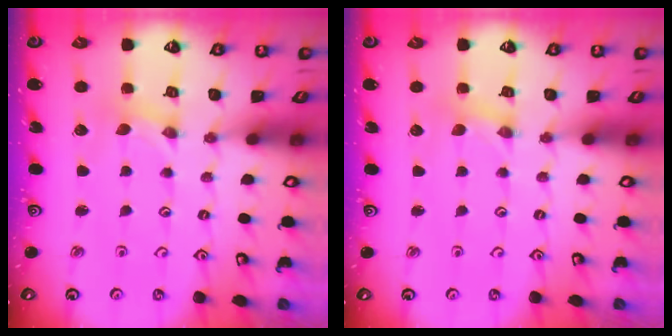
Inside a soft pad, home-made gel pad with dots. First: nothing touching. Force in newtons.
{"total": 0.8, "press": 0.8, "slide": 0.2}